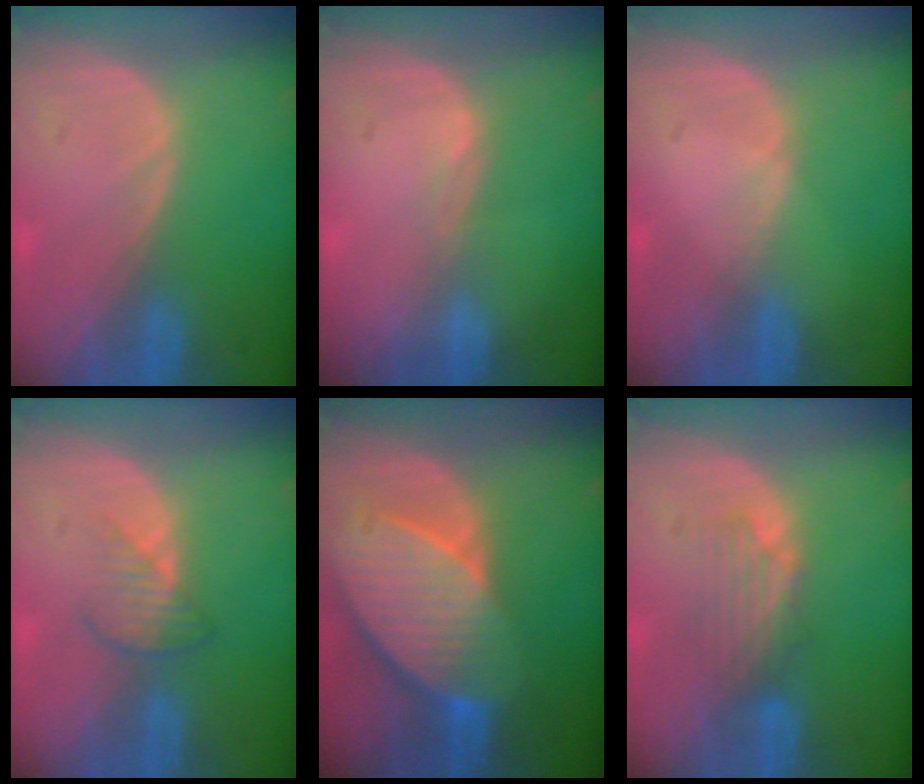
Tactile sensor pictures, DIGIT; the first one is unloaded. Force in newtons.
{"total": 1.0, "press": 0.7, "slide": 0.7}
{"total": 0.6, "press": 0.5, "slide": 0.2}
{"total": 3.3, "press": 2.9, "slide": 1.4}
{"total": 10.5, "press": 9.2, "slide": 5.0}
{"total": 4.2, "press": 3.7, "slide": 2.0}